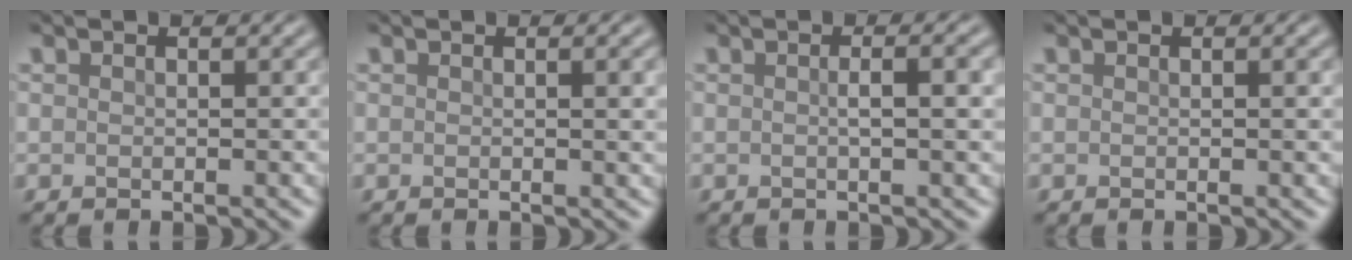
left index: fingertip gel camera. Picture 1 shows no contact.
{"total": 1.7, "force": [0.3, 0.5, 1.6], "torque": [-0.015, 0.002, 0.001]}
{"total": 2.6, "force": [0.1, 0.7, 2.5], "torque": [-0.033, 0.004, -0.003]}
{"total": 0.6, "force": [0.1, 0.1, 0.6], "torque": [-0.006, 0.002, 0.000]}